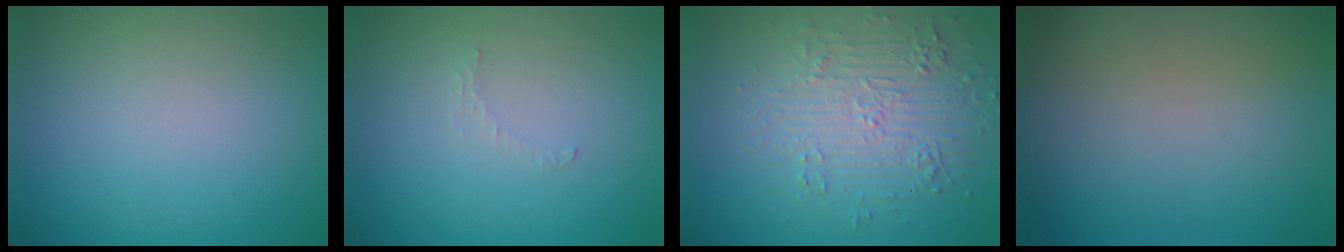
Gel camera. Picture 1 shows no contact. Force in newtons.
{"total": 0.7, "press": 0.7, "slide": 0.1}
{"total": 4.2, "press": 3.7, "slide": 2.0}
{"total": 0.0}